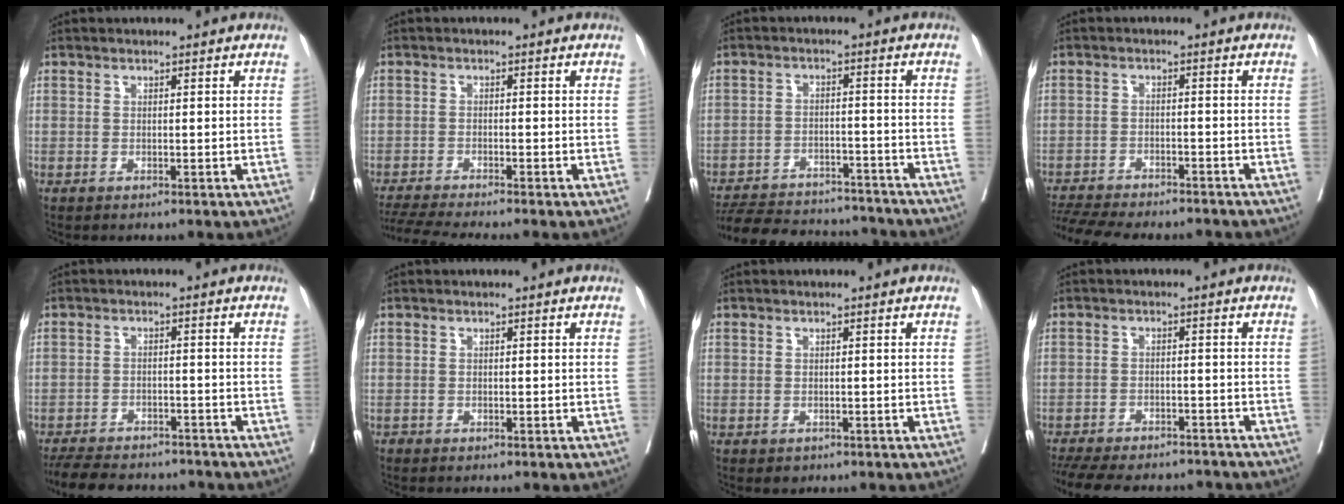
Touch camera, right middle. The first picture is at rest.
{"total": 6.6, "force": [-5.9, -1.2, 2.7], "torque": [-0.041, -0.018, -0.101]}
{"total": 18.9, "force": [-17.4, 4.6, 5.6], "torque": [-0.132, -0.005, -0.244]}
{"total": 14.4, "force": [-13.1, 2.7, 5.4], "torque": [-0.117, -0.010, -0.187]}
{"total": 13.2, "force": [-11.8, 3.6, 4.6], "torque": [-0.092, -0.003, -0.163]}
{"total": 0.0}
{"total": 1.1, "force": [-0.6, 0.8, 0.4], "torque": [-0.006, 0.001, -0.003]}
{"total": 17.0, "force": [-15.1, 4.8, 6.2], "torque": [-0.153, -0.013, -0.206]}